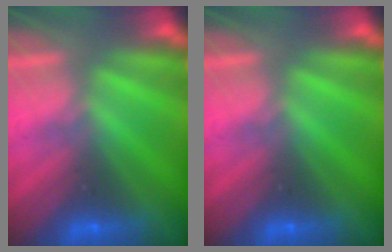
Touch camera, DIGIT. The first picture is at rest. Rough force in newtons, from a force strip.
{"total": 0.0}